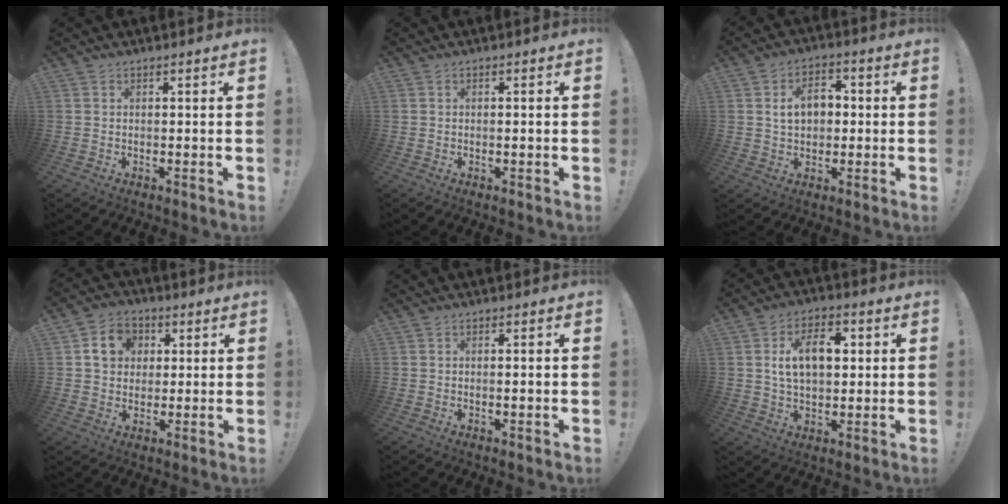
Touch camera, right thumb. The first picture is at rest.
{"total": 1.1, "force": [-0.2, -0.3, 1.0], "torque": [-0.010, -0.004, -0.006]}
{"total": 8.6, "force": [1.1, 6.4, 5.7], "torque": [-0.082, 0.008, 0.018]}
{"total": 9.1, "force": [2.5, 8.0, 3.6], "torque": [-0.051, 0.002, 0.051]}
{"total": 1.4, "force": [-0.2, -0.2, 1.4], "torque": [-0.015, -0.004, -0.006]}
{"total": 12.0, "force": [2.5, 7.4, 9.1], "torque": [-0.141, 0.012, 0.046]}